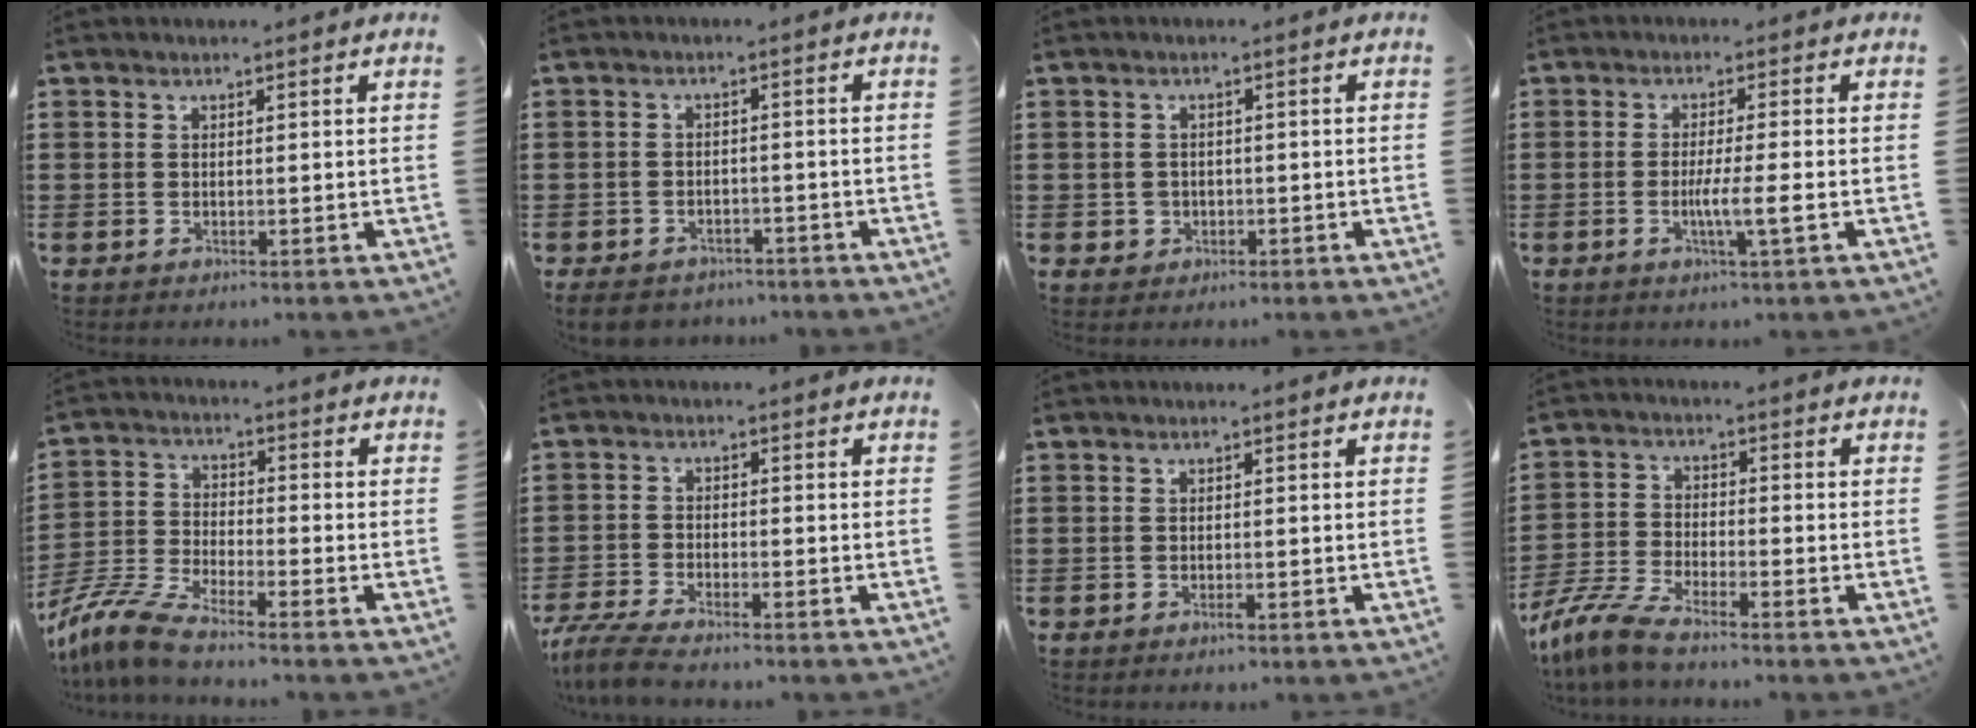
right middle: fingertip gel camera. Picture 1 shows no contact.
{"total": 3.1, "force": [-2.9, 0.9, 0.4], "torque": [-0.017, 0.001, -0.065]}
{"total": 1.5, "force": [-0.4, 1.4, 0.3], "torque": [-0.010, 0.005, -0.012]}
{"total": 4.3, "force": [-1.2, -0.1, 4.2], "torque": [-0.072, -0.007, -0.024]}
{"total": 7.5, "force": [-6.7, 0.7, 3.3], "torque": [-0.094, -0.007, -0.139]}
{"total": 4.5, "force": [-4.1, 0.2, 1.8], "torque": [-0.057, -0.014, -0.086]}
{"total": 0.7, "force": [-0.4, 0.1, 0.6], "torque": [-0.012, -0.004, -0.007]}
{"total": 6.1, "force": [-5.4, 0.5, 2.8], "torque": [-0.086, -0.015, -0.113]}